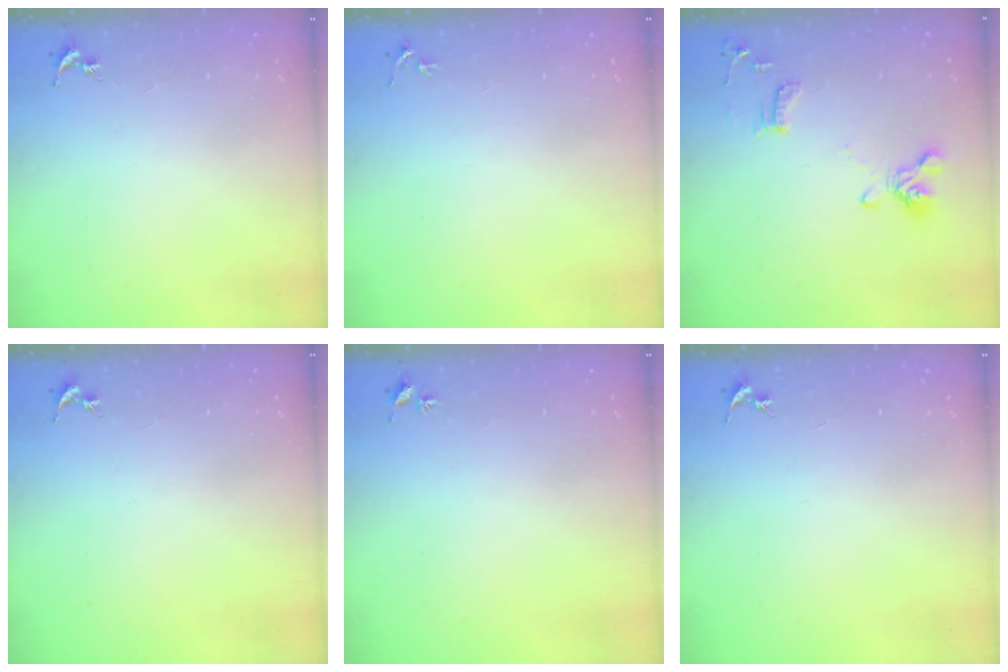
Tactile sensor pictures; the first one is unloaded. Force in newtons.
{"total": 3.3, "press": 3.2, "slide": 0.4}
{"total": 12.3, "press": 12.2, "slide": 1.8}
{"total": 0.0}
{"total": 2.0, "press": 2.0, "slide": 0.3}
{"total": 0.0}